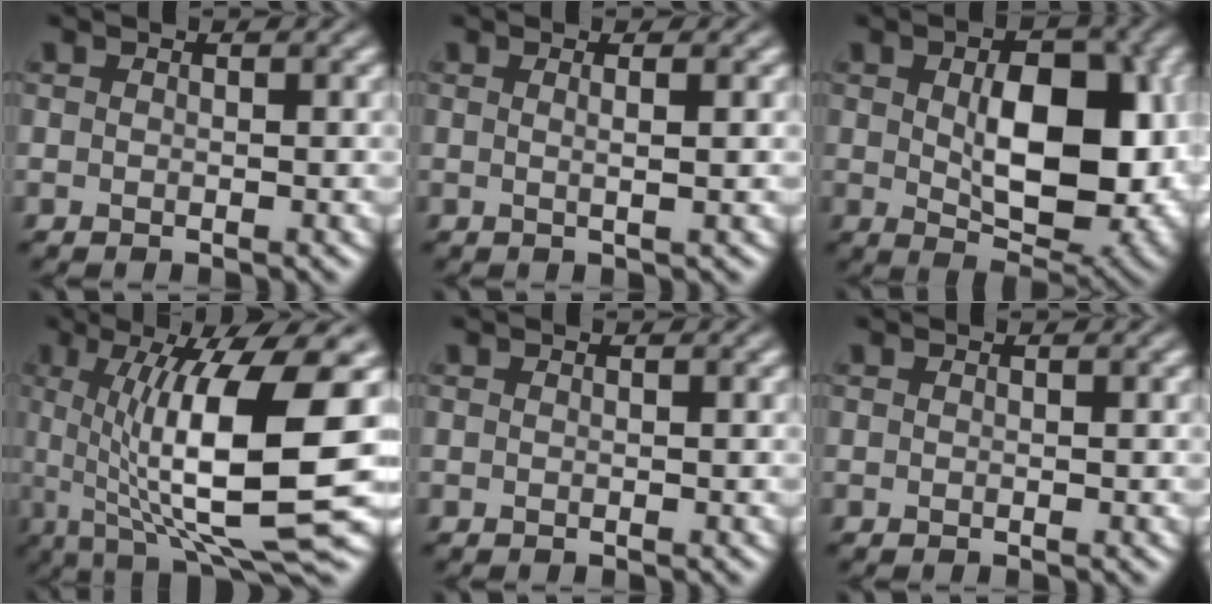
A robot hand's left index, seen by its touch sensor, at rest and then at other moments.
{"total": 1.8, "force": [0.7, 0.6, 1.5], "torque": [-0.007, 0.006, -0.004]}
{"total": 9.5, "force": [0.3, 5.3, 7.9], "torque": [-0.128, -0.008, 0.016]}
{"total": 12.6, "force": [1.2, 2.7, 12.3], "torque": [-0.178, 0.000, 0.026]}
{"total": 0.0}
{"total": 0.0}